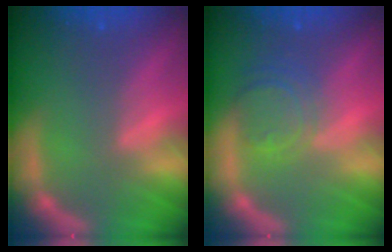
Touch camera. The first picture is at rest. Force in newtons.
{"total": 4.5}